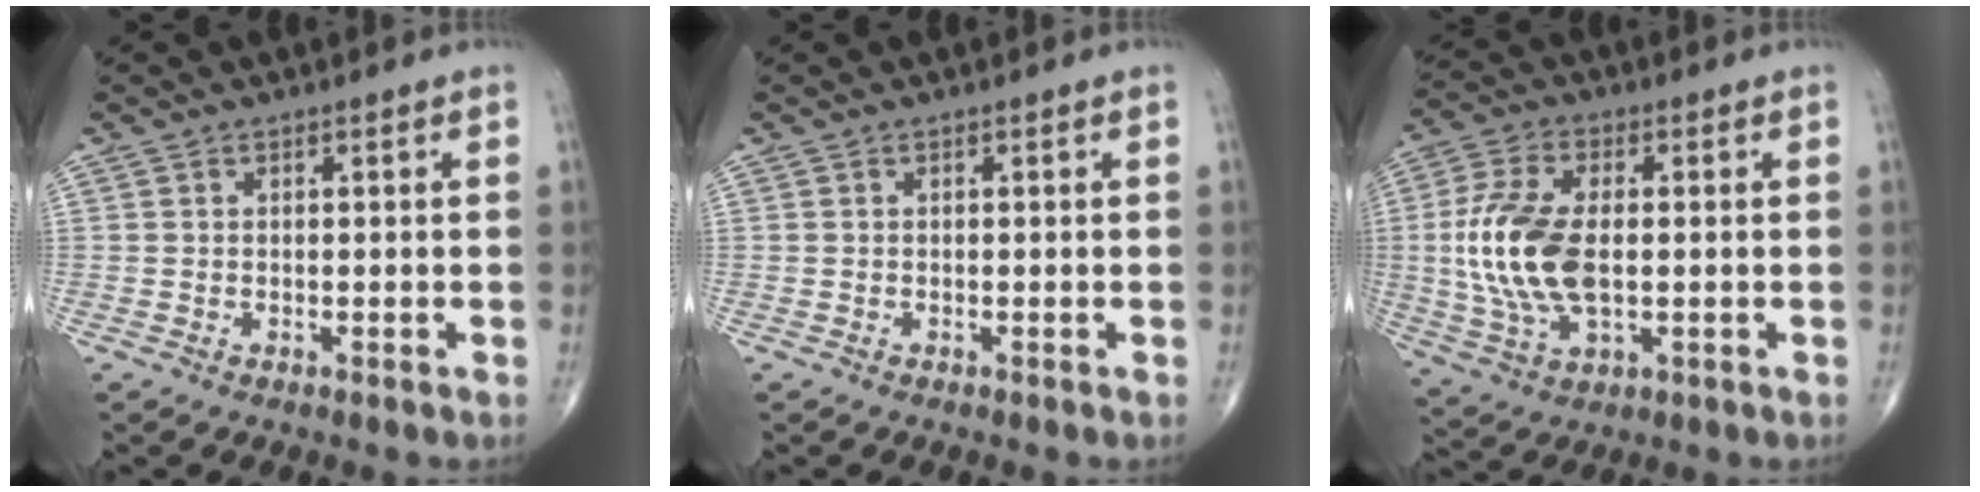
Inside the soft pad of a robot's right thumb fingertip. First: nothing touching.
{"total": 0.0}
{"total": 15.2, "force": [0.0, 8.1, 12.8], "torque": [-0.276, -0.001, 0.002]}